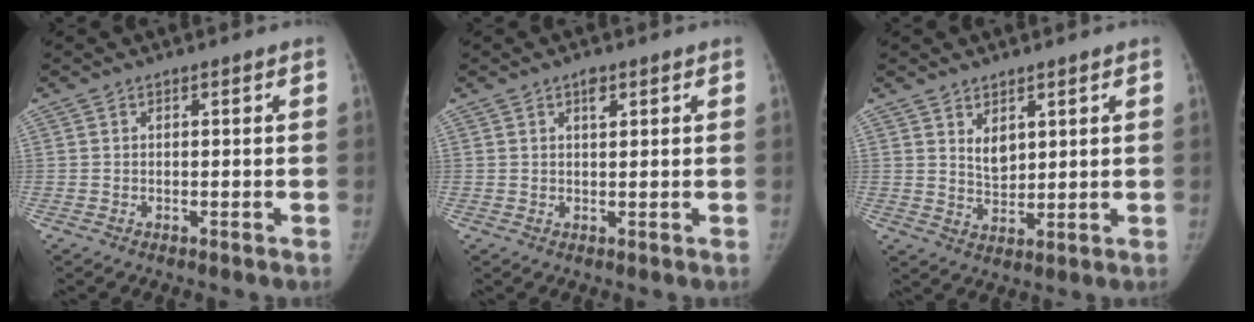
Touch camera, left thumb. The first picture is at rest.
{"total": 2.0, "force": [1.1, 0.9, 1.4], "torque": [-0.016, -0.004, 0.016]}
{"total": 4.2, "force": [2.1, 2.5, 2.6], "torque": [-0.026, -0.021, 0.046]}